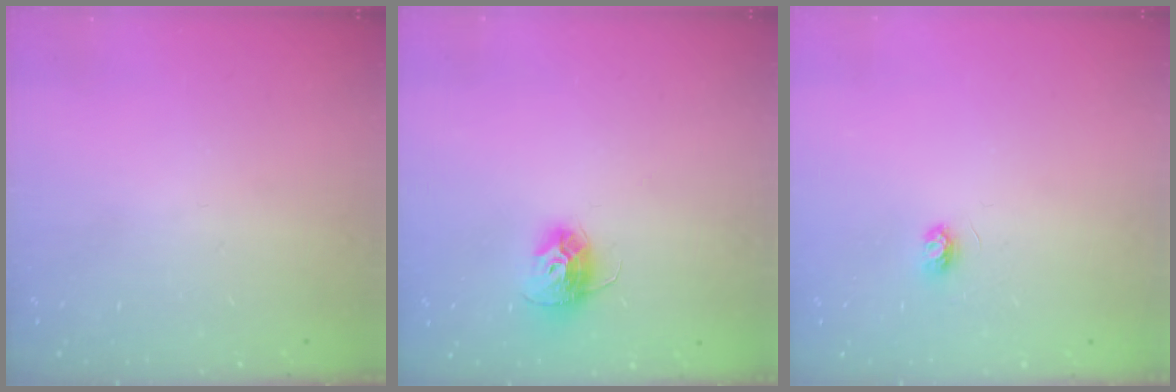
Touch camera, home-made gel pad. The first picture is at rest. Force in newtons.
{"total": 10.5, "press": 10.4, "slide": 0.9}
{"total": 3.5, "press": 3.4, "slide": 0.3}